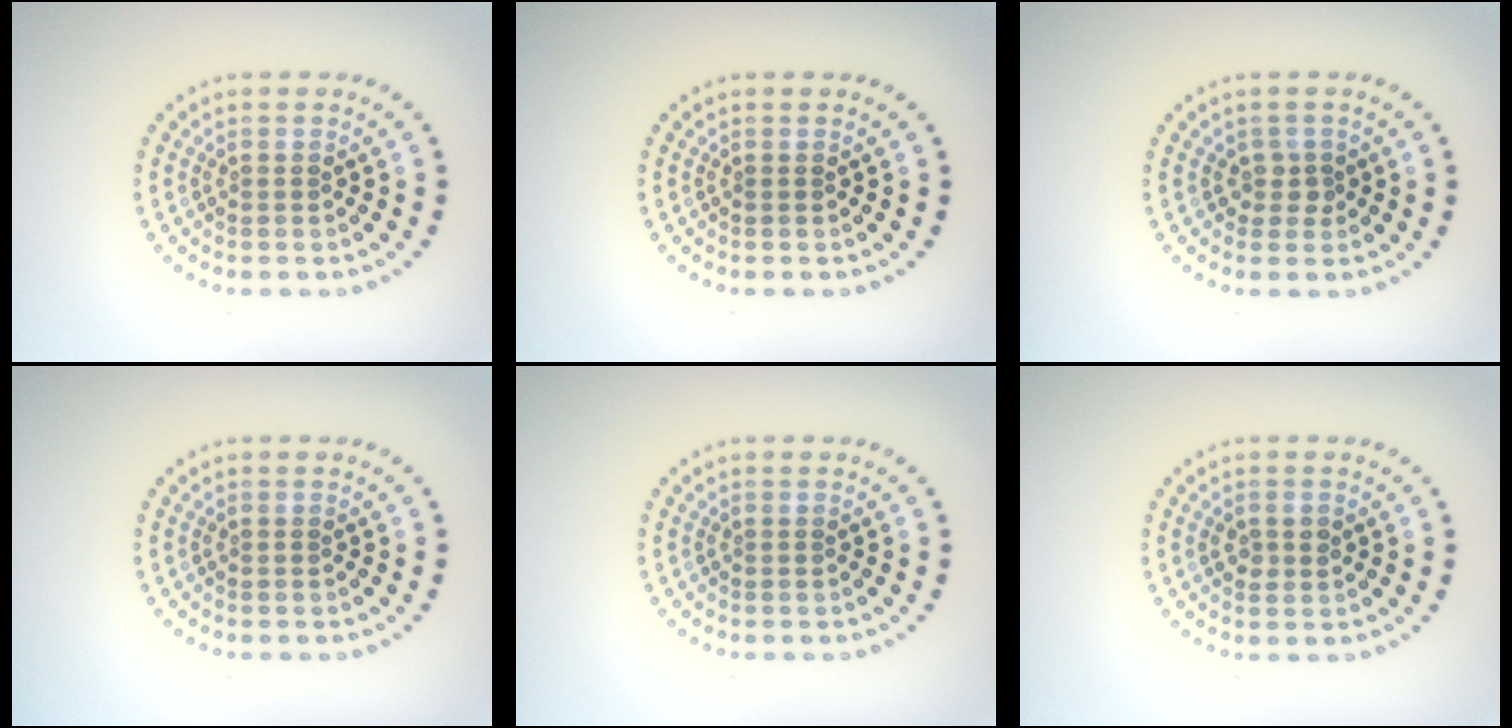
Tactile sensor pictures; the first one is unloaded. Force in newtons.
{"total": 0.0}
{"total": 1.4, "press": 1.2, "slide": 0.7}
{"total": 0.0}
{"total": 0.0}
{"total": 1.5, "press": 1.5, "slide": 0.2}